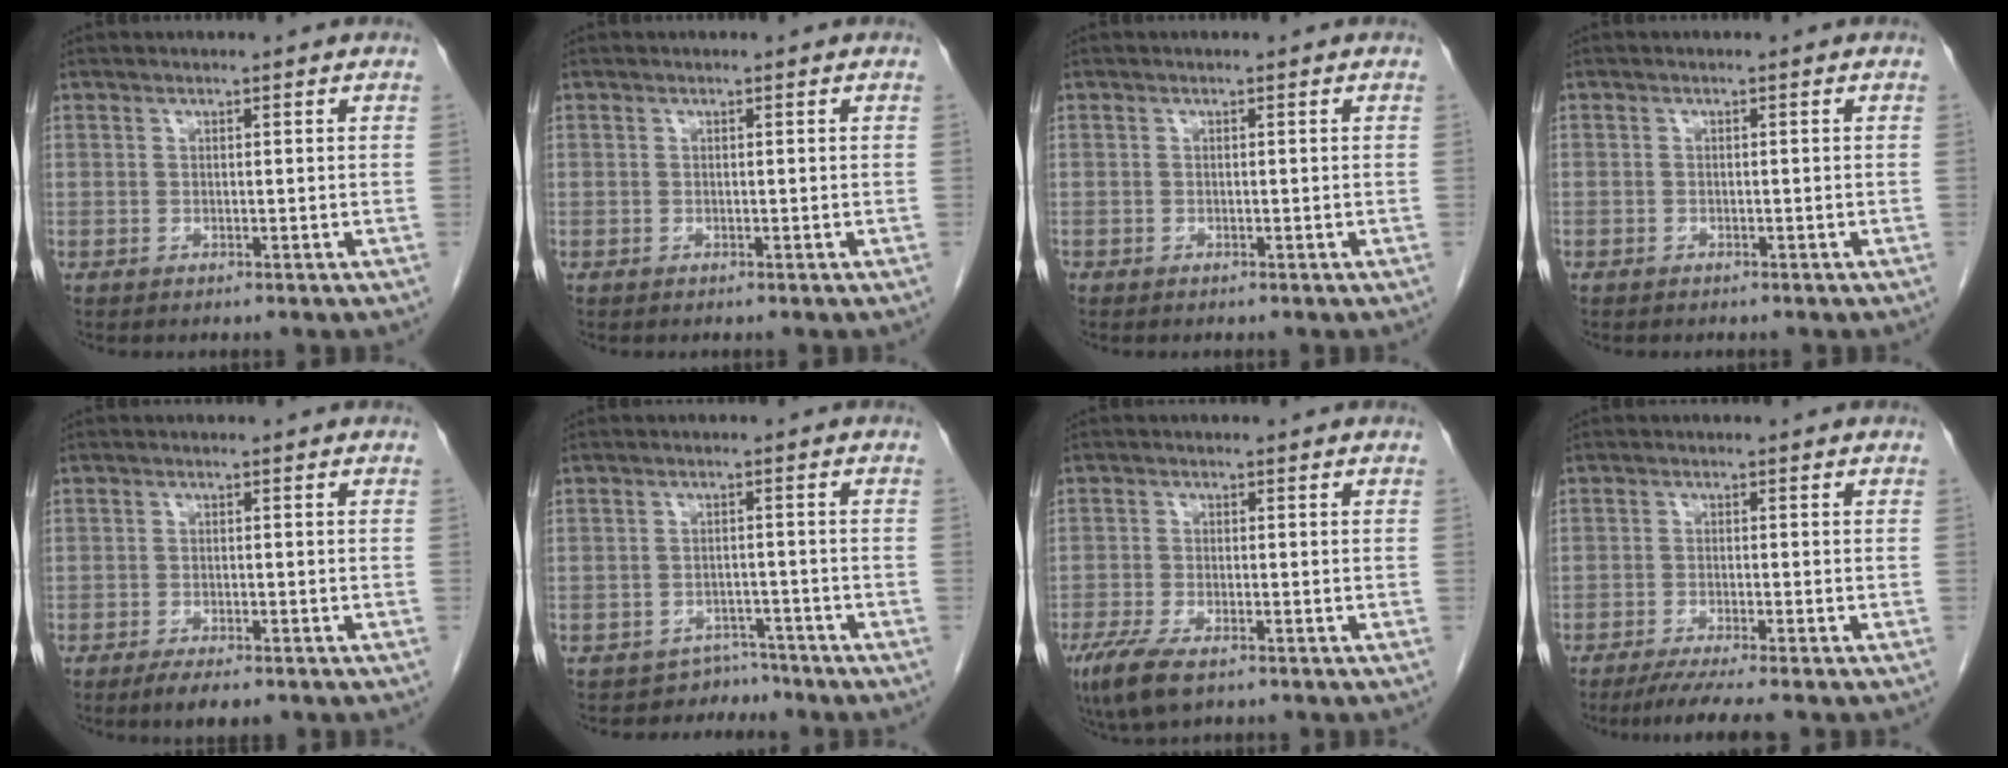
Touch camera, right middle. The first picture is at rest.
{"total": 0.0}
{"total": 0.0}
{"total": 0.6, "force": [-0.5, 0.4, 0.1], "torque": [-0.005, 0.001, -0.008]}
{"total": 2.9, "force": [-2.0, 0.9, 1.8], "torque": [-0.031, -0.004, -0.027]}
{"total": 3.5, "force": [-3.0, 1.2, -1.4], "torque": [0.027, 0.015, -0.043]}
{"total": 6.5, "force": [-4.2, 1.9, 4.6], "torque": [-0.091, -0.017, -0.069]}
{"total": 6.2, "force": [-5.2, -0.6, 3.4], "torque": [-0.047, -0.016, -0.083]}